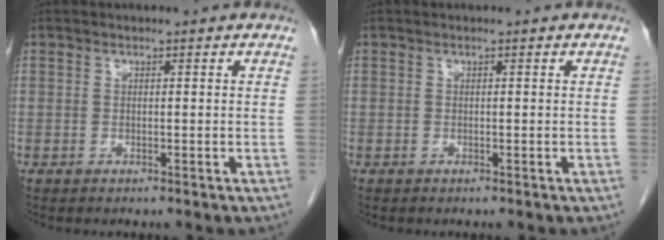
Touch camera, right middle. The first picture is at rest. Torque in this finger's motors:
{"motor_torque": [0.28, -0.34, 0.00, -0.01]}